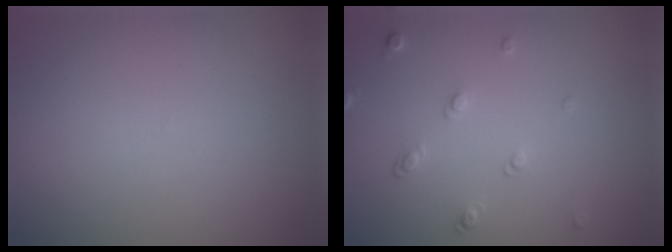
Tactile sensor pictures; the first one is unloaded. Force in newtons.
{"total": 1.5, "press": 1.0, "slide": 1.1}